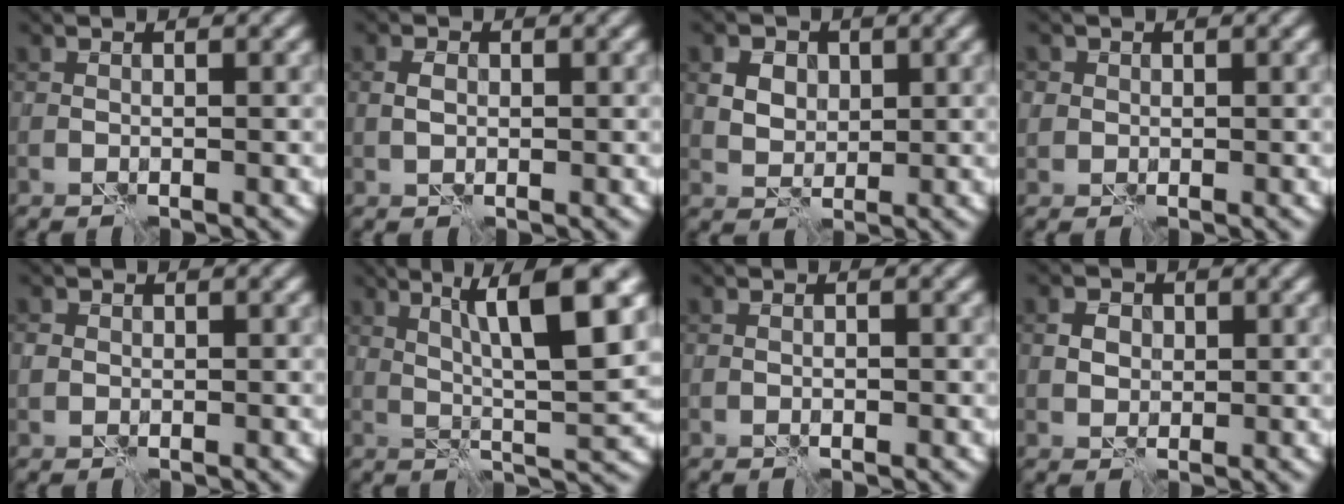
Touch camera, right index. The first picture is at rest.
{"total": 1.2, "force": [0.1, 0.9, 0.8], "torque": [-0.017, 0.005, 0.001]}
{"total": 5.2, "force": [2.3, 3.8, 2.7], "torque": [-0.057, 0.017, 0.031]}
{"total": 1.4, "force": [0.4, 1.3, 0.2], "torque": [0.001, -0.002, 0.007]}
{"total": 1.0, "force": [0.1, 1.0, 0.3], "torque": [-0.003, 0.000, -0.001]}
{"total": 8.8, "force": [3.0, 1.4, 8.2], "torque": [-0.129, 0.007, 0.053]}
{"total": 0.6, "force": [-0.2, 0.3, 0.5], "torque": [-0.007, 0.001, -0.003]}
{"total": 1.7, "force": [0.3, 1.5, 0.7], "torque": [-0.013, 0.001, 0.004]}